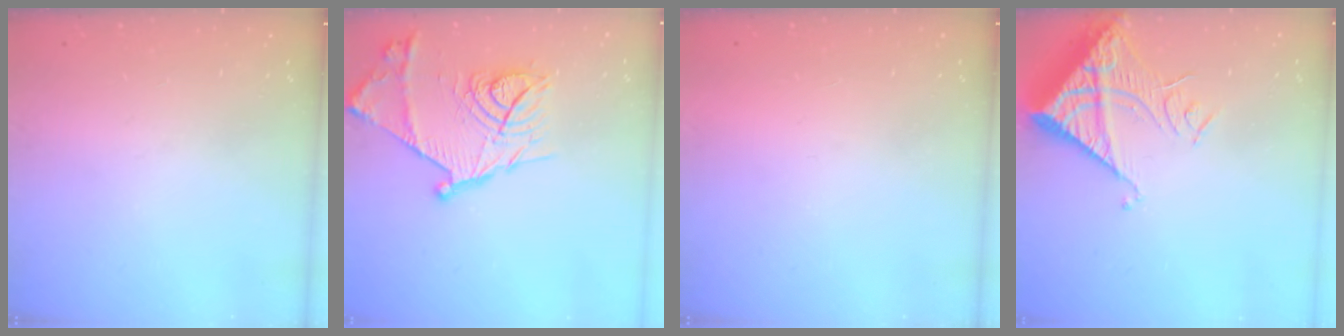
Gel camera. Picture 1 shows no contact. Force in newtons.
{"total": 19.7, "press": 19.7, "slide": 1.1}
{"total": 1.5, "press": 1.5, "slide": 0.1}
{"total": 13.1, "press": 13.0, "slide": 1.7}